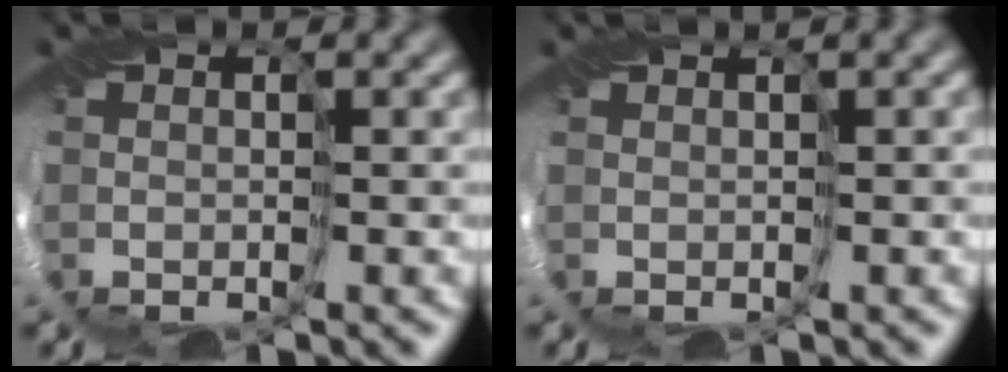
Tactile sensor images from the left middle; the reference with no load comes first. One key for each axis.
{"total": 0.9, "fx": 0.5, "fy": -0.1, "fz": 0.7, "tx": -0.016, "ty": 0.001, "tz": 0.011}